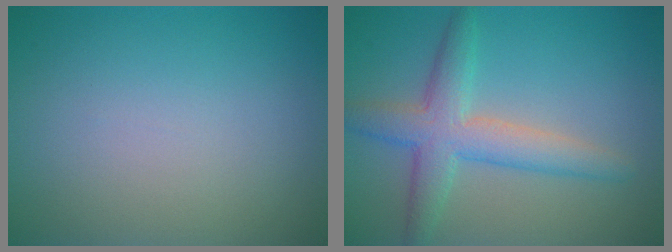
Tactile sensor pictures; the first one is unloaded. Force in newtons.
{"total": 4.8, "press": 4.8, "slide": 0.1}